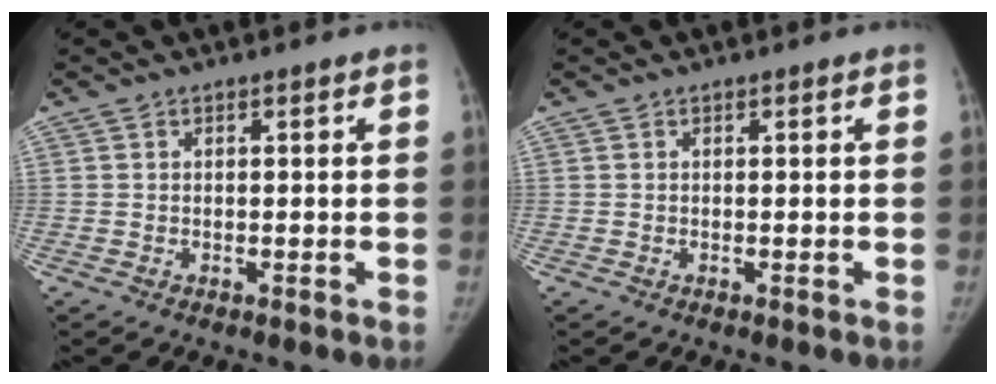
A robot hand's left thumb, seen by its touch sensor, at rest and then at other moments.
{"total": 0.0}